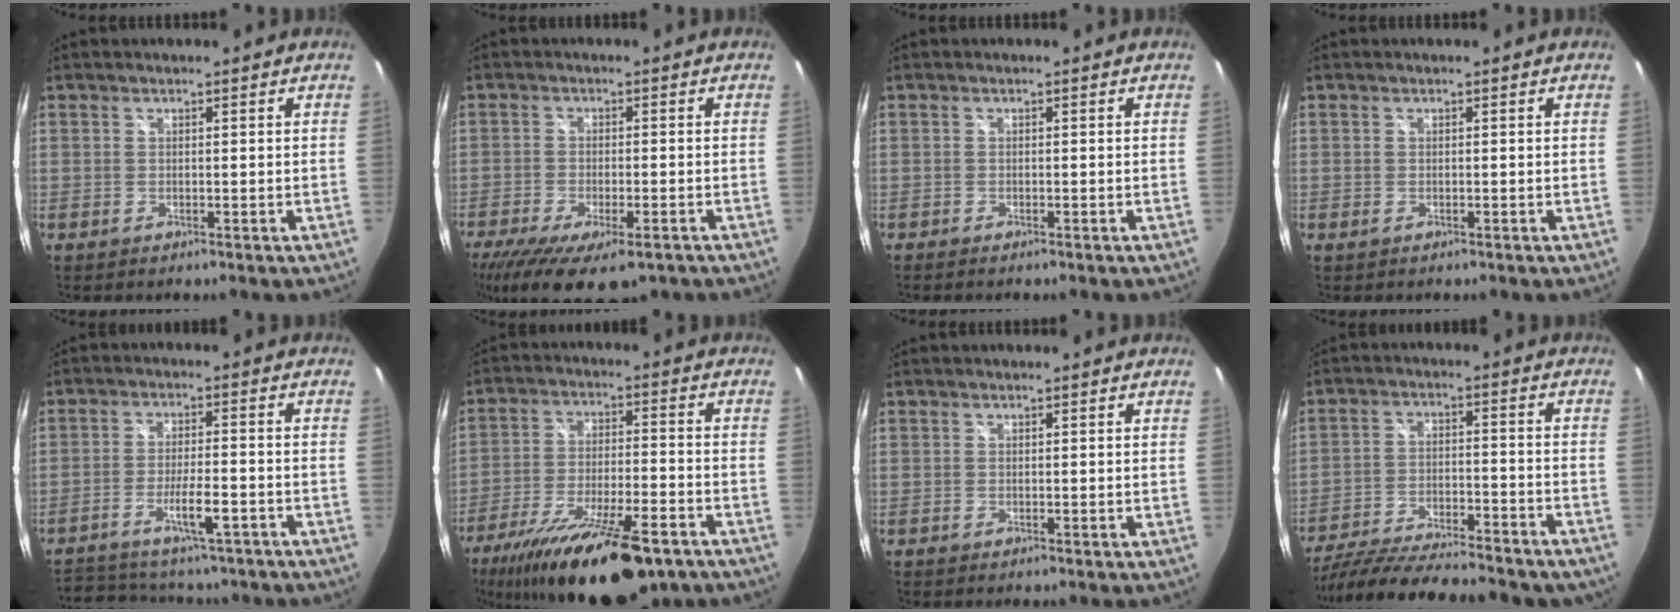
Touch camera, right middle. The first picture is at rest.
{"total": 14.8, "force": [-9.8, 5.4, 9.7], "torque": [-0.203, -0.056, -0.152]}
{"total": 0.9, "force": [-0.8, 0.3, 0.3], "torque": [-0.010, -0.004, -0.013]}
{"total": 0.6, "force": [-0.2, 0.5, 0.3], "torque": [-0.006, -0.002, -0.002]}
{"total": 13.5, "force": [-10.9, 4.1, 6.8], "torque": [-0.139, -0.005, -0.164]}
{"total": 23.1, "force": [-16.6, 6.6, 14.8], "torque": [-0.272, -0.046, -0.256]}
{"total": 0.0}
{"total": 24.6, "force": [-20.6, 5.8, 12.1], "torque": [-0.224, -0.049, -0.298]}